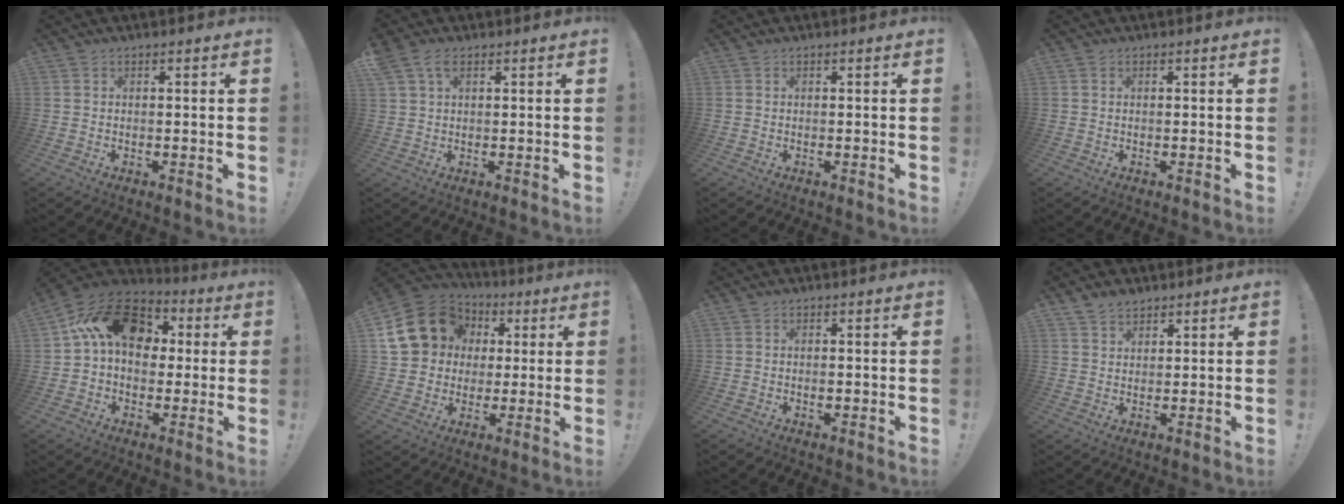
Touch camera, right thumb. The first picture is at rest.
{"total": 4.6, "force": [2.4, 2.5, 3.1], "torque": [-0.059, -0.004, 0.046]}
{"total": 0.0}
{"total": 0.0}
{"total": 18.2, "force": [4.8, 12.7, 12.2], "torque": [-0.190, 0.015, 0.088]}
{"total": 18.6, "force": [5.1, 15.9, 8.2], "torque": [-0.133, -0.011, 0.118]}
{"total": 0.8, "force": [-0.2, 0.5, 0.6], "torque": [-0.003, -0.001, -0.006]}
{"total": 3.8, "force": [3.1, 2.0, 0.9], "torque": [-0.016, -0.017, 0.059]}